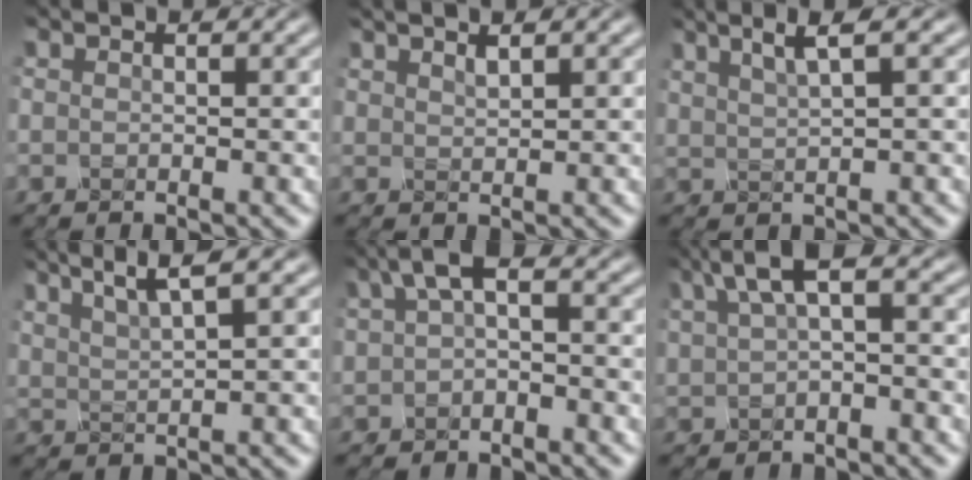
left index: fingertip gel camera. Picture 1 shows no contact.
{"total": 1.0, "force": [0.8, 0.2, 0.6], "torque": [-0.012, 0.002, 0.017]}
{"total": 2.7, "force": [1.4, 0.4, 2.3], "torque": [-0.037, 0.008, 0.032]}
{"total": 4.2, "force": [2.8, 0.6, 3.1], "torque": [-0.054, 0.013, 0.052]}
{"total": 3.3, "force": [0.4, 1.8, 2.7], "torque": [-0.052, 0.013, 0.000]}
{"total": 4.2, "force": [1.4, 1.7, 3.6], "torque": [-0.076, 0.016, 0.024]}